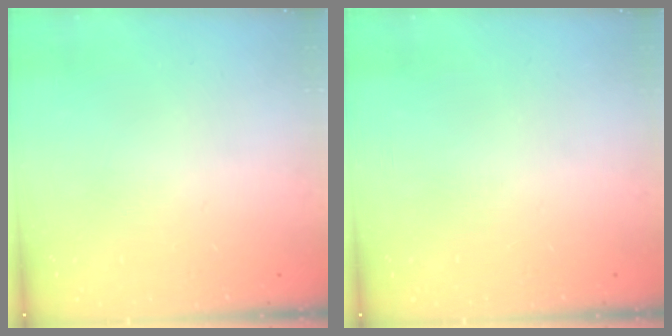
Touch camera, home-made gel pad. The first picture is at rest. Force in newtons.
{"total": 0.0}